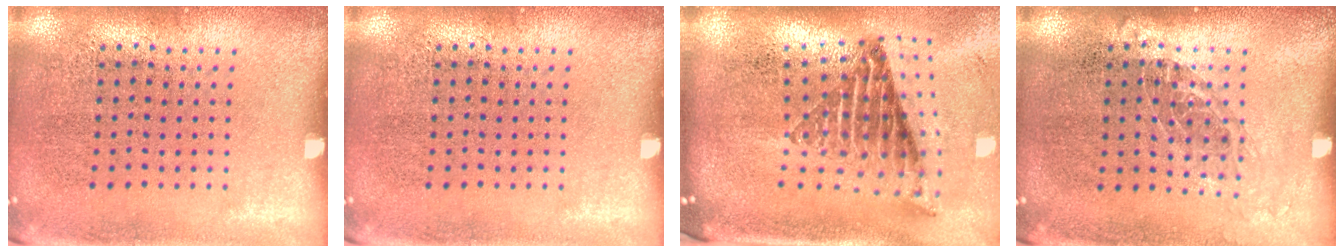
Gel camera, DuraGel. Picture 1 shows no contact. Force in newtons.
{"total": 0.0}
{"total": 2.2, "press": 1.5, "slide": 1.6}
{"total": 1.0, "press": 0.9, "slide": 0.5}